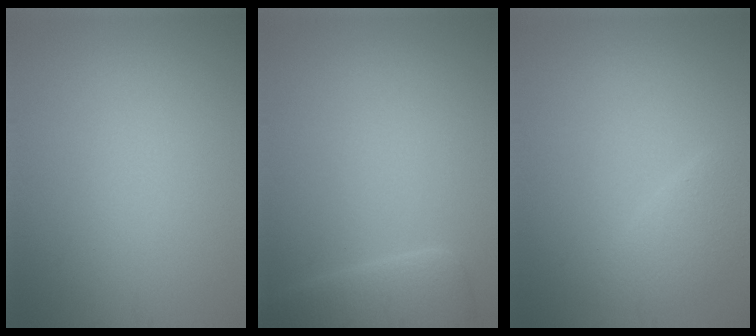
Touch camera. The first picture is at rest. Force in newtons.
{"total": 4.2, "press": 4.1, "slide": 0.4}
{"total": 2.0, "press": 2.0, "slide": 0.2}